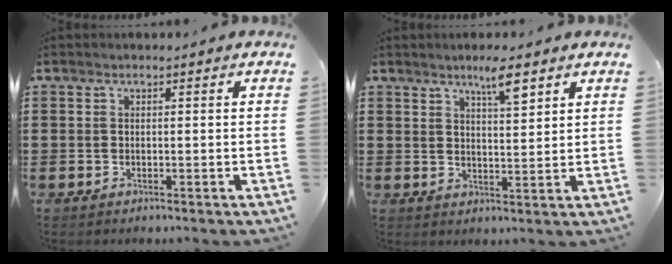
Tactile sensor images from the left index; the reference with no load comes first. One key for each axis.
{"total": 5.0, "fx": 3.6, "fy": 0.9, "fz": 3.4, "tx": -0.050, "ty": -0.006, "tz": 0.058}